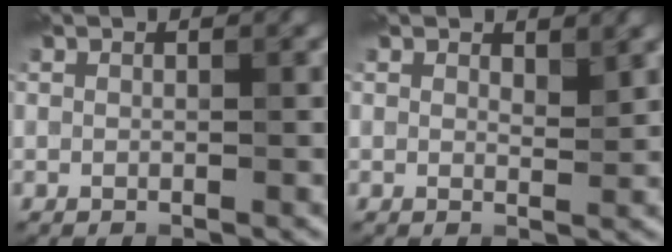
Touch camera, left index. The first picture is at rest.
{"total": 1.3, "force": [1.0, 0.5, 0.7], "torque": [-0.009, -0.003, 0.018]}